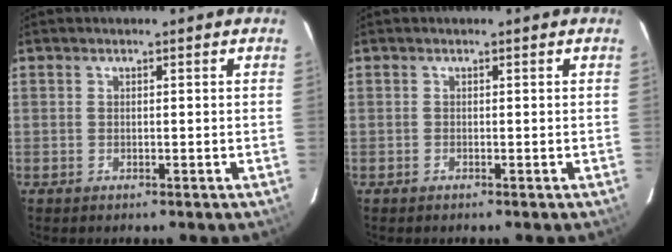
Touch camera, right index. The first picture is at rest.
{"total": 0.0}